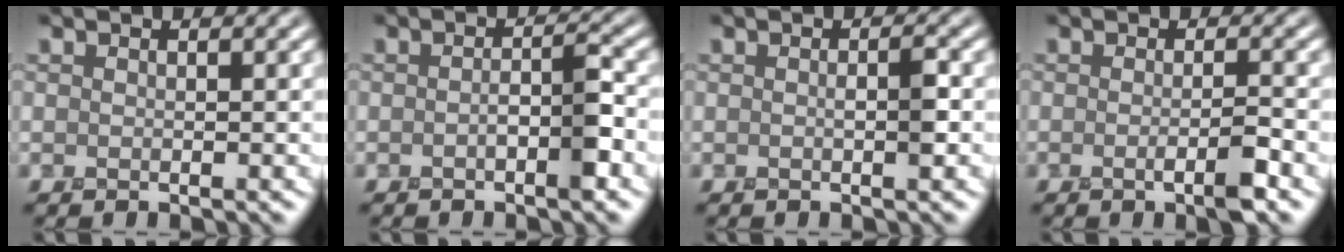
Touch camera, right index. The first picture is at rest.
{"total": 2.3, "force": [-0.7, 0.5, 2.1], "torque": [-0.036, 0.008, -0.016]}
{"total": 1.3, "force": [0.0, 0.1, 1.3], "torque": [-0.024, 0.003, -0.001]}
{"total": 2.3, "force": [-0.8, 0.4, 2.1], "torque": [-0.033, -0.001, -0.016]}